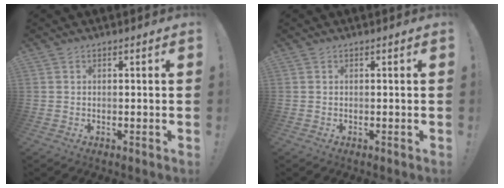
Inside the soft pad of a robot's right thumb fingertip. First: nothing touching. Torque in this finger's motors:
{"motor_torque": [0.00, 0.00, 0.00, 0.00, 0.00]}